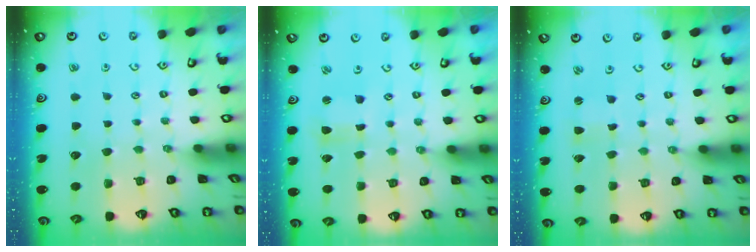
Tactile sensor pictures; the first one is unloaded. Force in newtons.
{"total": 2.6, "press": 2.5, "slide": 0.3}
{"total": 1.7, "press": 1.7, "slide": 0.4}